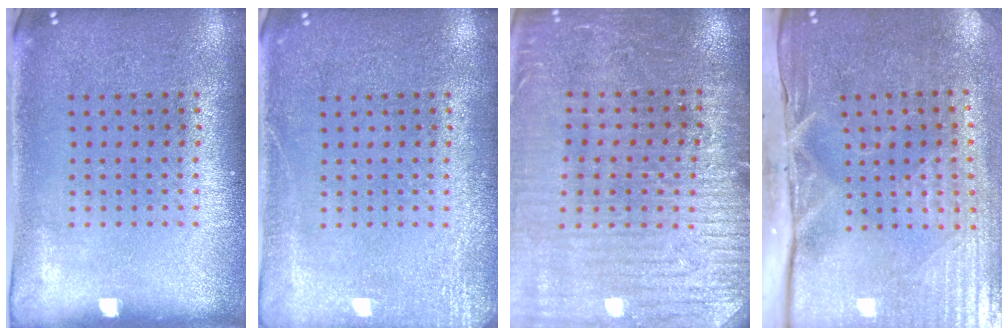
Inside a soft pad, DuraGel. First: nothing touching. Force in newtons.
{"total": 2.5, "press": 2.4, "slide": 0.3}
{"total": 3.1, "press": 3.1, "slide": 0.4}
{"total": 5.0, "press": 4.2, "slide": 2.7}